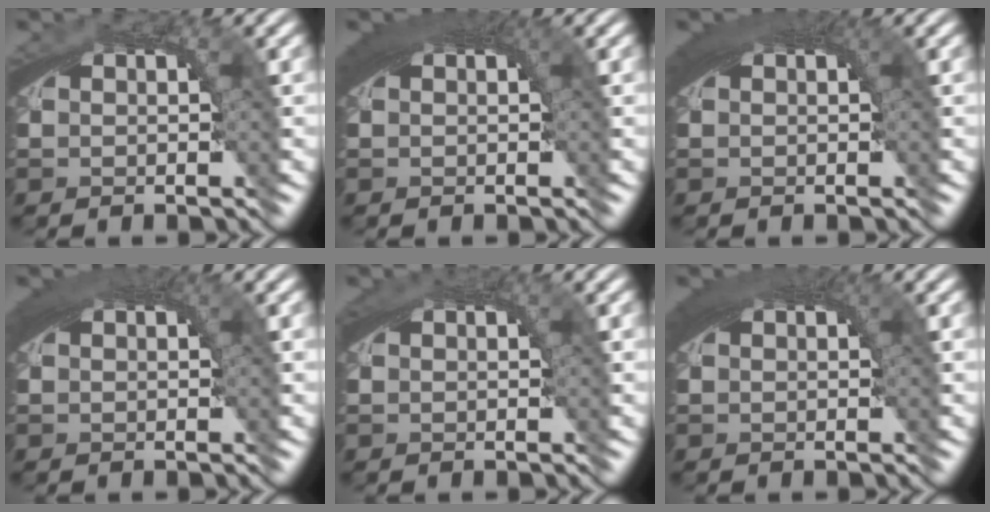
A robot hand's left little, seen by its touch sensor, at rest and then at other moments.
{"total": 3.2, "force": [1.2, 1.0, 2.9], "torque": [-0.037, 0.011, 0.015]}
{"total": 3.1, "force": [1.2, 1.0, 2.7], "torque": [-0.034, 0.010, 0.015]}
{"total": 2.6, "force": [1.0, 0.7, 2.3], "torque": [-0.029, 0.008, 0.014]}
{"total": 1.0, "force": [0.4, 0.0, 0.9], "torque": [-0.014, 0.003, 0.008]}
{"total": 3.0, "force": [1.1, 0.9, 2.7], "torque": [-0.033, 0.009, 0.014]}